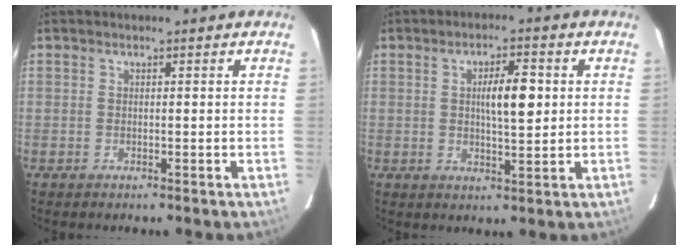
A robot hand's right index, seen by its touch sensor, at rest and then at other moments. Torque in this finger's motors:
{"motor_torque": [0.36, -0.14, 0.21, 0.08]}